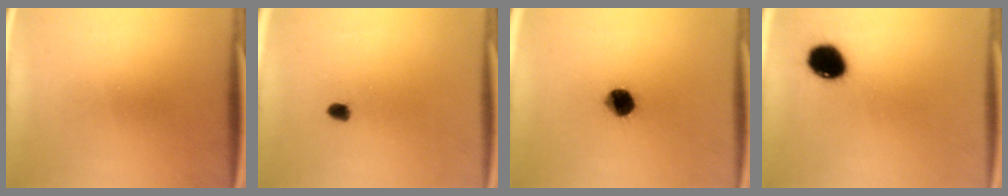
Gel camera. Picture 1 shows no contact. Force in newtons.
{"total": 1.5}
{"total": 7.3}
{"total": 9.7}